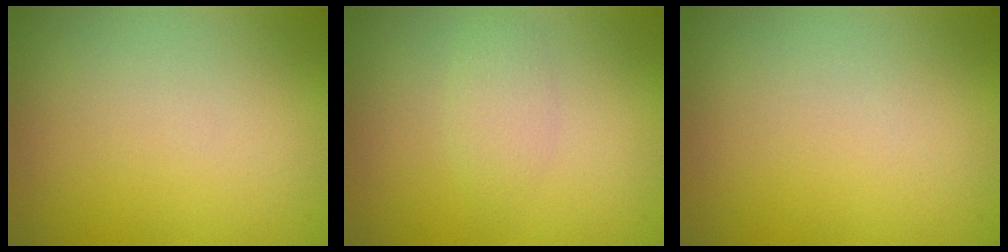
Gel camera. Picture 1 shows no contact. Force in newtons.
{"total": 1.5, "press": 1.5, "slide": 0.0}
{"total": 0.0}